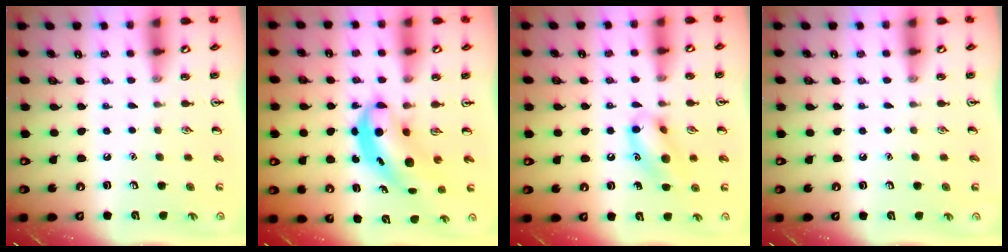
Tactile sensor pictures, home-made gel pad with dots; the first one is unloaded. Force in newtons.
{"total": 5.4, "press": 5.3, "slide": 0.8}
{"total": 11.1, "press": 10.9, "slide": 1.9}
{"total": 0.0}